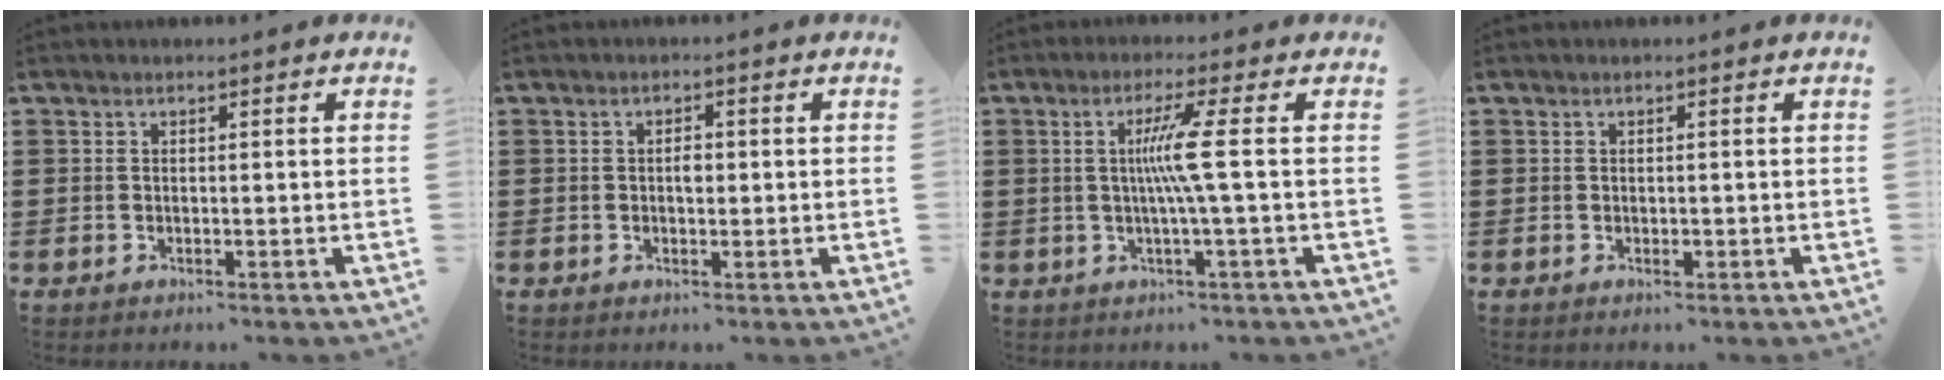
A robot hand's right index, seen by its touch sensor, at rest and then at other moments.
{"total": 1.6, "force": [0.0, 0.8, 1.4], "torque": [-0.027, 0.003, -0.002]}
{"total": 6.2, "force": [0.1, -1.1, 6.2], "torque": [-0.123, -0.009, -0.010]}
{"total": 0.6, "force": [-0.1, 0.3, 0.5], "torque": [-0.009, -0.001, -0.002]}